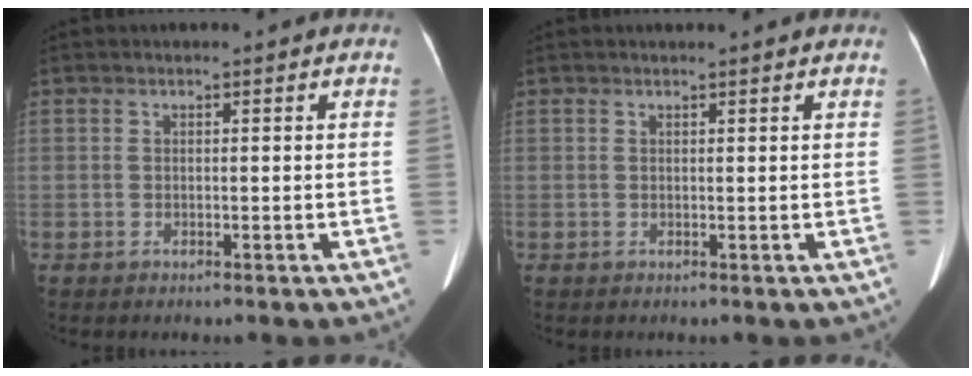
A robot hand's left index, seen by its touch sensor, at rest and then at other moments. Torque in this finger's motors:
{"motor_torque": [-0.36, 0.25, -0.35, -0.05]}